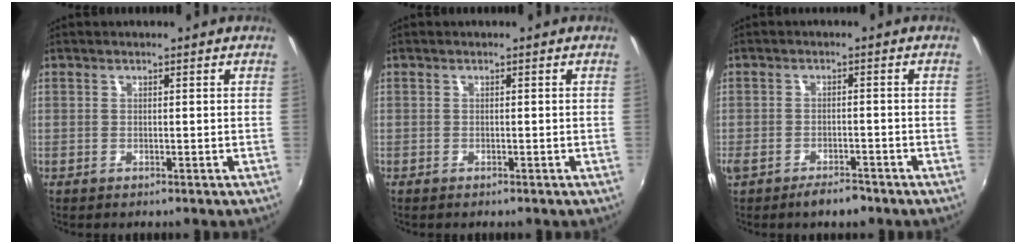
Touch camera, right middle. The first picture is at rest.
{"total": 0.5, "force": [-0.5, 0.2, 0.1], "torque": [-0.004, -0.003, -0.010]}
{"total": 5.3, "force": [-4.2, 2.0, 2.6], "torque": [-0.066, -0.011, -0.072]}